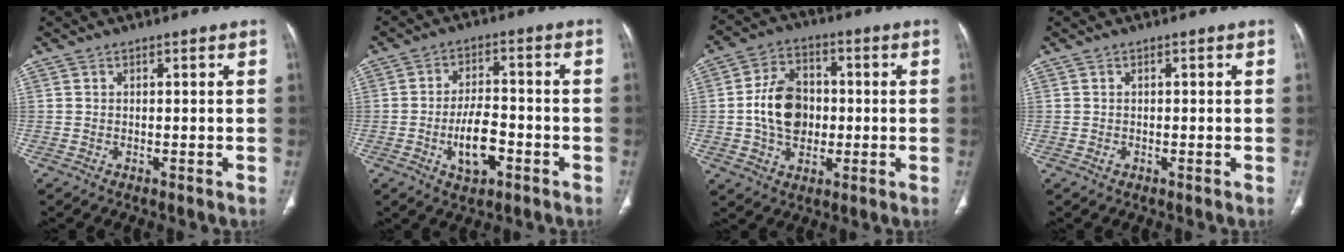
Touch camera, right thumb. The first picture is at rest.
{"total": 8.2, "force": [-3.0, 4.2, 6.3], "torque": [-0.097, 0.022, -0.050]}
{"total": 11.9, "force": [-0.5, 8.9, 8.0], "torque": [-0.115, 0.017, -0.011]}
{"total": 0.7, "force": [-0.3, 0.6, 0.3], "torque": [-0.003, 0.005, -0.003]}